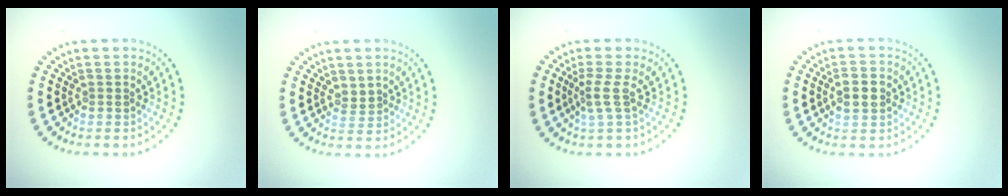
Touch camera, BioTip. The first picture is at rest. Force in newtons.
{"total": 0.9, "press": 0.8, "slide": 0.5}
{"total": 2.0, "press": 1.5, "slide": 1.4}
{"total": 2.6, "press": 2.6, "slide": 0.1}